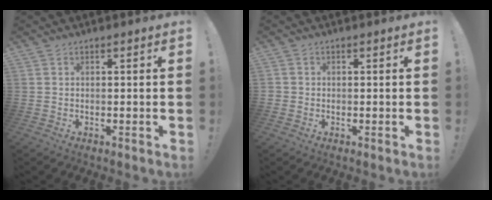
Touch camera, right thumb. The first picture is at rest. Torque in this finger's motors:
{"motor_torque": [0.07, -0.02, -0.07, 0.12, -0.01]}